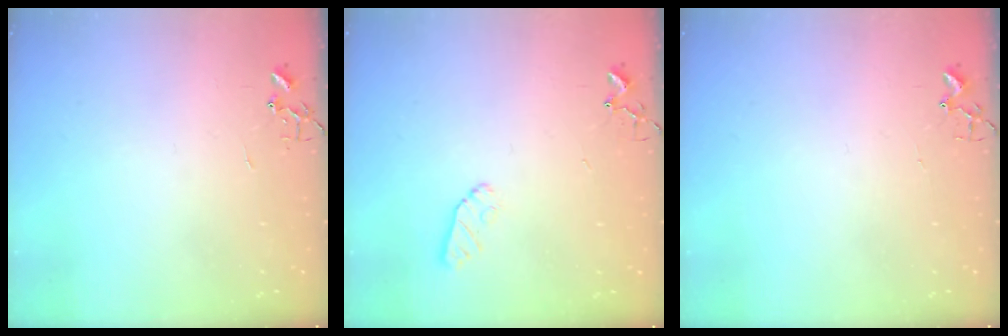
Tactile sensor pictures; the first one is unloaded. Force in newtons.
{"total": 7.2, "press": 7.1, "slide": 0.8}
{"total": 1.7, "press": 1.6, "slide": 0.2}